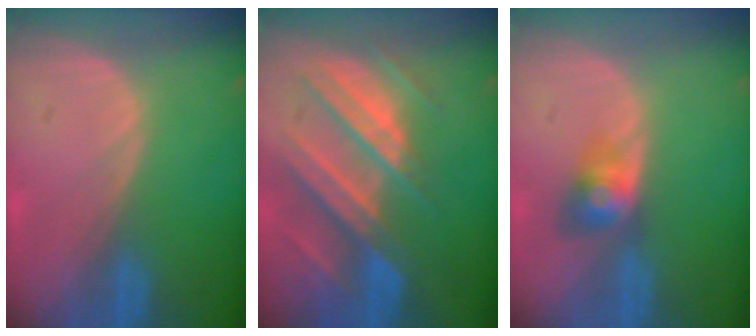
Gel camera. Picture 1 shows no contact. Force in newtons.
{"total": 10.4, "press": 9.2, "slide": 4.8}
{"total": 3.5, "press": 3.5, "slide": 0.2}